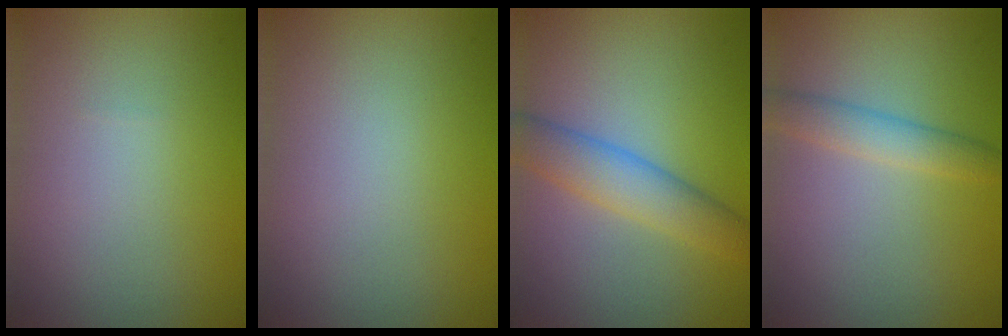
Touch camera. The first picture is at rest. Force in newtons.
{"total": 0.0}
{"total": 4.4, "press": 4.4, "slide": 0.1}
{"total": 2.7, "press": 2.7, "slide": 0.2}